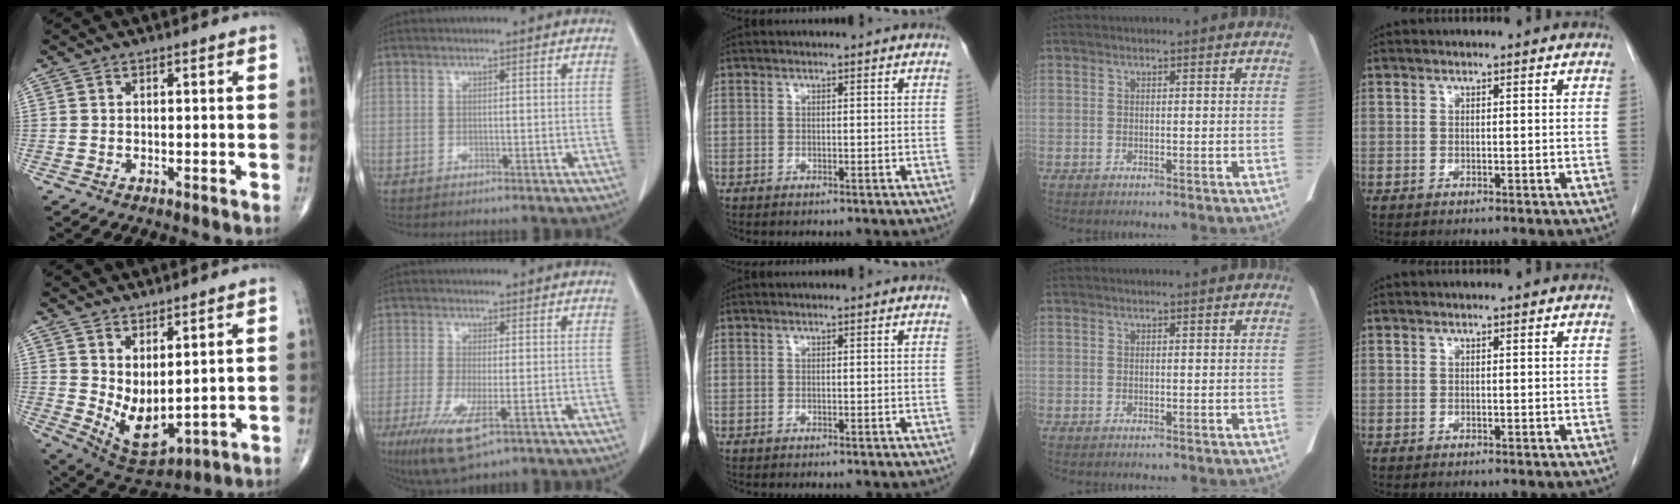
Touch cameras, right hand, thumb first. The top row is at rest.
{"thumb": {"total": 9.6, "force": [1.9, 4.6, 8.3], "torque": [-0.136, -0.033, 0.058]}, "index": {"total": 8.0, "force": [-3.4, 1.7, 7.0], "torque": [-0.140, -0.025, -0.056]}}